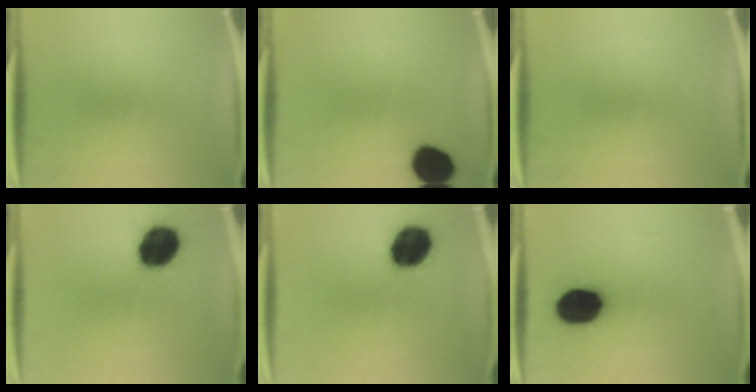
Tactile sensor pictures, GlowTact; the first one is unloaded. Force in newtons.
{"total": 11.7}
{"total": 0.0}
{"total": 15.7}
{"total": 15.7}
{"total": 17.2}